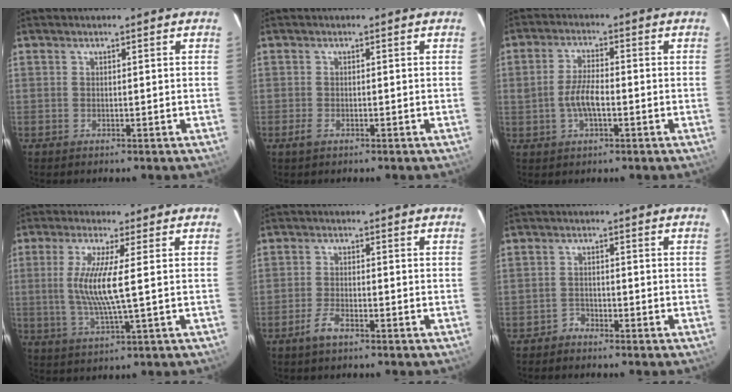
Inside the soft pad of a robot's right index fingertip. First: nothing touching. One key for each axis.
{"total": 1.6, "fx": -1.0, "fy": 0.8, "fz": 1.0, "tx": -0.020, "ty": -0.002, "tz": -0.019}
{"total": 5.8, "fx": -1.3, "fy": 2.3, "fz": 5.2, "tx": -0.104, "ty": 0.003, "tz": -0.022}
{"total": 8.5, "fx": 0.6, "fy": 0.0, "fz": 8.5, "tx": -0.170, "ty": -0.010, "tz": 0.015}
{"total": 3.5, "fx": -2.4, "fy": 1.1, "fz": 2.2, "tx": -0.058, "ty": 0.000, "tz": -0.049}
{"total": 1.8, "fx": -1.6, "fy": 0.8, "fz": -0.3, "tx": 0.005, "ty": 0.008, "tz": -0.031}